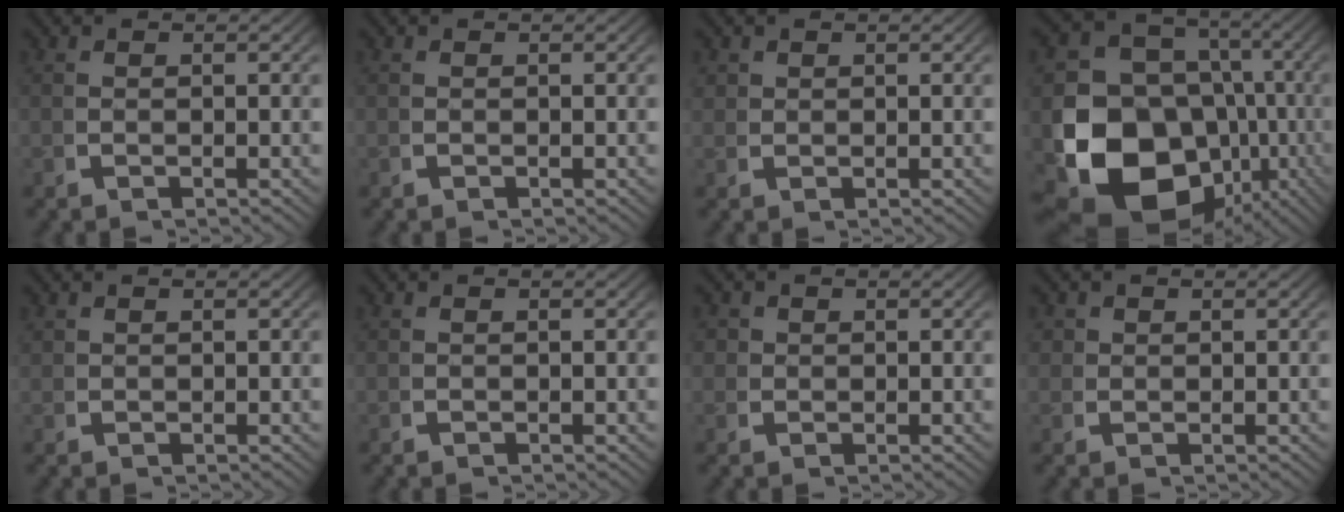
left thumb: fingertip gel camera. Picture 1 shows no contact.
{"total": 0.0}
{"total": 1.3, "force": [0.9, 0.9, 0.3], "torque": [-0.007, -0.006, 0.024]}
{"total": 21.1, "force": [-5.5, 15.8, 13.0], "torque": [-0.258, -0.090, -0.059]}
{"total": 0.8, "force": [0.7, 0.2, 0.0], "torque": [0.000, -0.004, 0.020]}
{"total": 0.0}
{"total": 2.0, "force": [0.7, 1.8, 0.7], "torque": [-0.018, -0.009, 0.014]}
{"total": 1.9, "force": [0.9, 1.5, 0.6], "torque": [-0.015, -0.009, 0.020]}